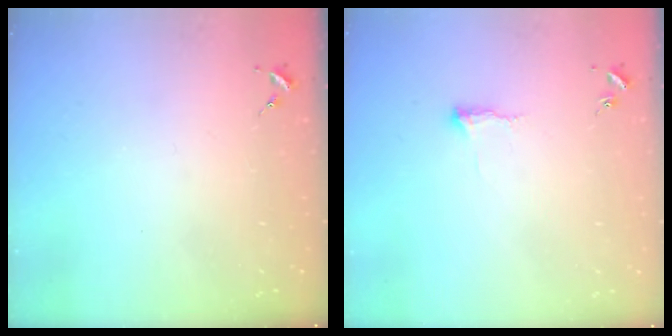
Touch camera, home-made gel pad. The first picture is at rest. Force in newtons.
{"total": 6.4, "press": 6.3, "slide": 0.8}